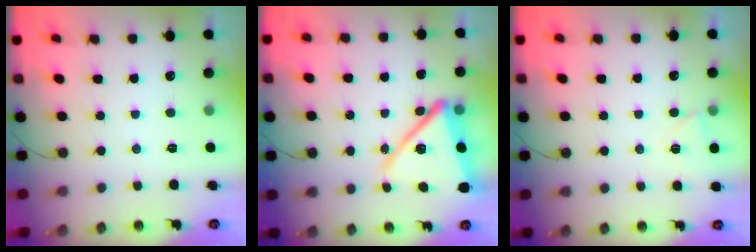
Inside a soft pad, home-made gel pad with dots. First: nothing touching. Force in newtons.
{"total": 17.3, "press": 17.3, "slide": 1.4}
{"total": 3.9, "press": 3.4, "slide": 2.0}